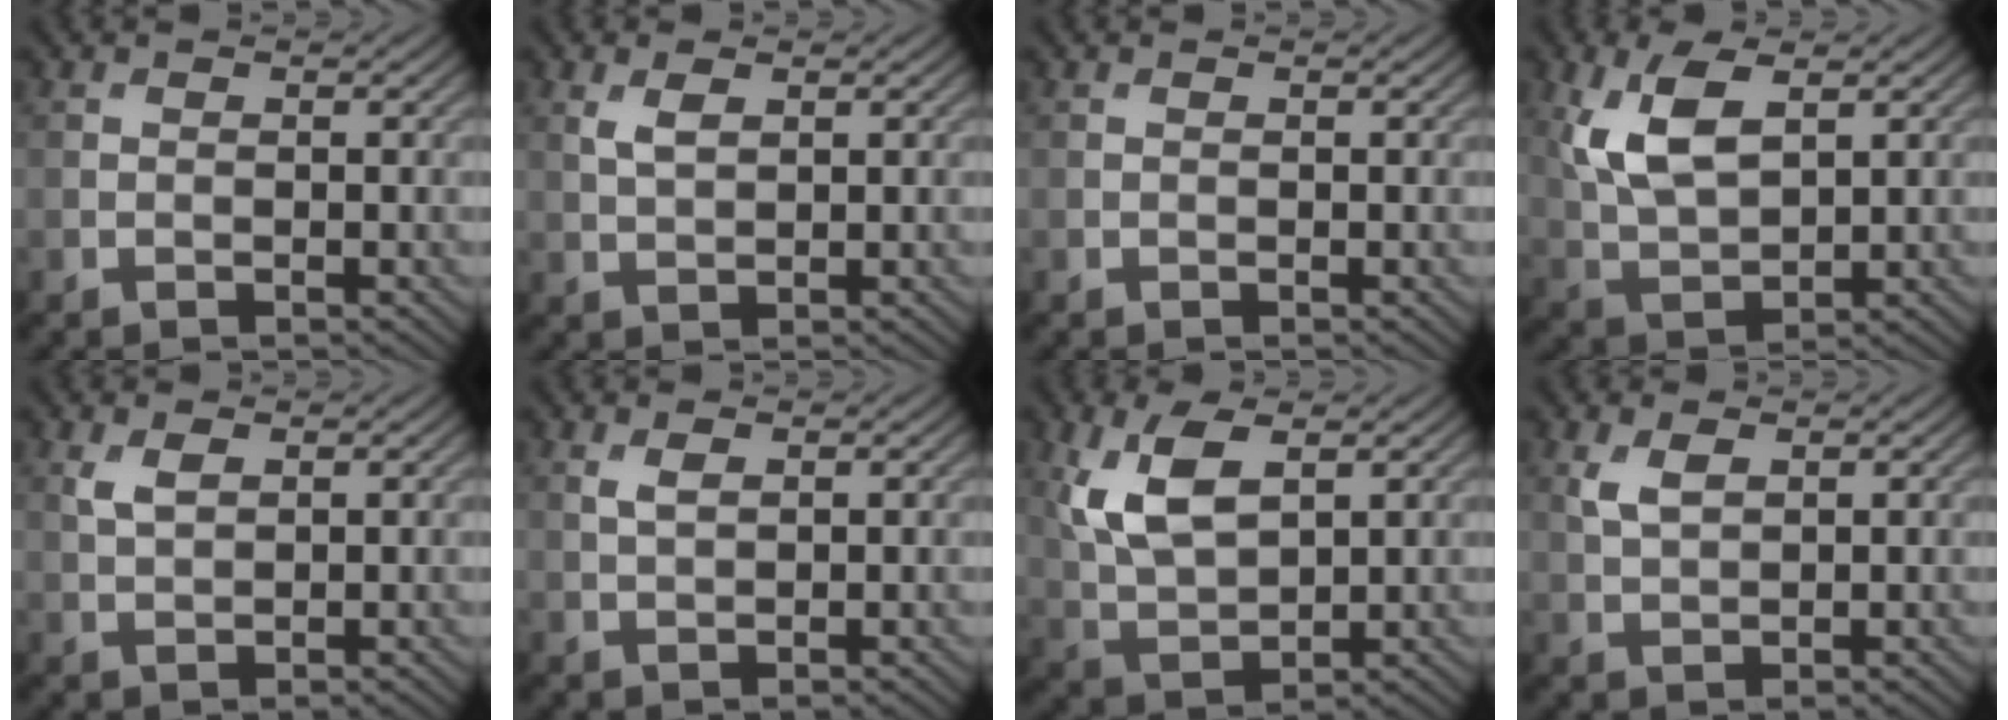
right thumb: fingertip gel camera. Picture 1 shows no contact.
{"total": 2.3, "force": [1.0, 1.0, 1.8], "torque": [-0.044, 0.000, 0.023]}
{"total": 0.0}
{"total": 8.3, "force": [2.8, 4.0, 6.6], "torque": [-0.152, 0.002, 0.056]}
{"total": 2.3, "force": [1.1, 1.1, 1.7], "torque": [-0.042, 0.001, 0.024]}
{"total": 1.7, "force": [0.8, 0.7, 1.3], "torque": [-0.034, 0.000, 0.019]}
{"total": 8.3, "force": [2.9, 4.1, 6.7], "torque": [-0.154, 0.002, 0.058]}
{"total": 2.8, "force": [1.3, 1.4, 2.1], "torque": [-0.053, 0.000, 0.029]}